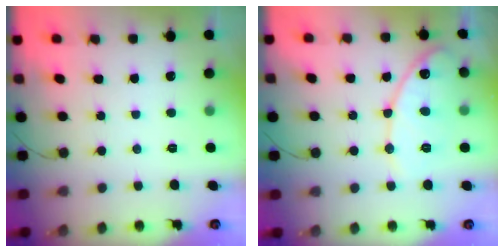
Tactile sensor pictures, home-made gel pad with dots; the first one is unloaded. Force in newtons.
{"total": 12.7, "press": 12.7, "slide": 0.9}